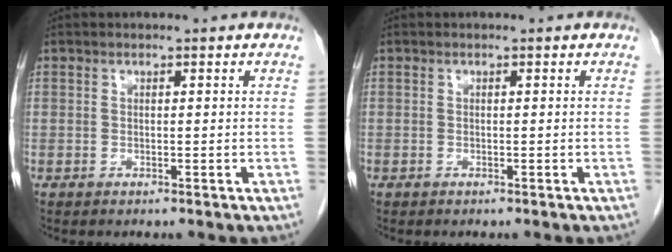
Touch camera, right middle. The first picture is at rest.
{"total": 0.0}